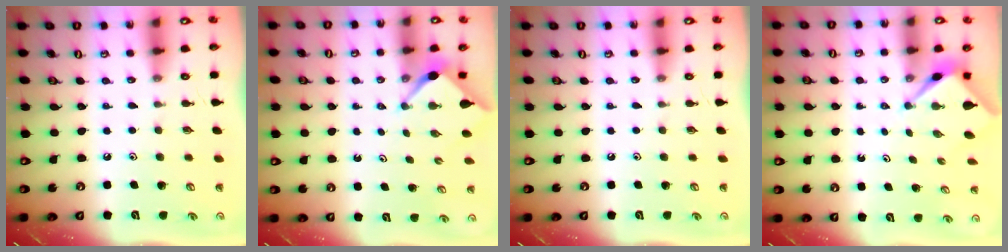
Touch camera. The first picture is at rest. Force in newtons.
{"total": 2.6, "press": 2.5, "slide": 0.3}
{"total": 0.0}
{"total": 2.8, "press": 2.8, "slide": 0.1}